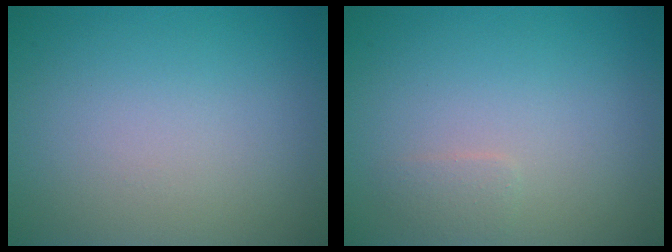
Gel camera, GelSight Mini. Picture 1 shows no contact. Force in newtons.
{"total": 0.9, "press": 0.9, "slide": 0.0}